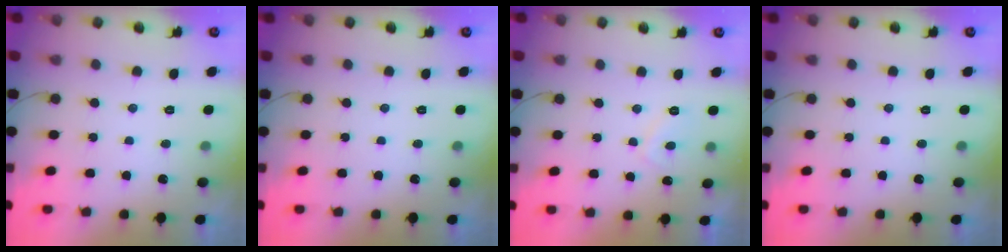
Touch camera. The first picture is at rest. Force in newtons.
{"total": 0.0}
{"total": 2.4, "press": 2.4, "slide": 0.6}
{"total": 0.0}